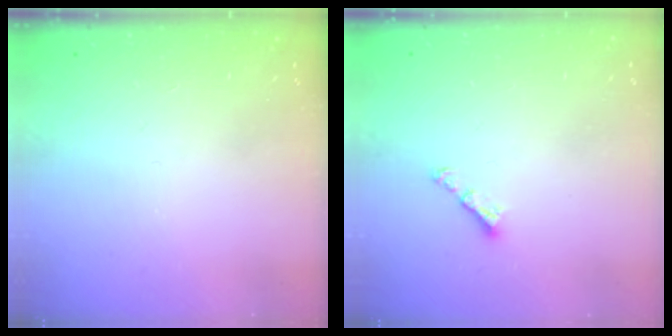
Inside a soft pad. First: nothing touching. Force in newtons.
{"total": 3.0, "press": 2.9, "slide": 0.5}